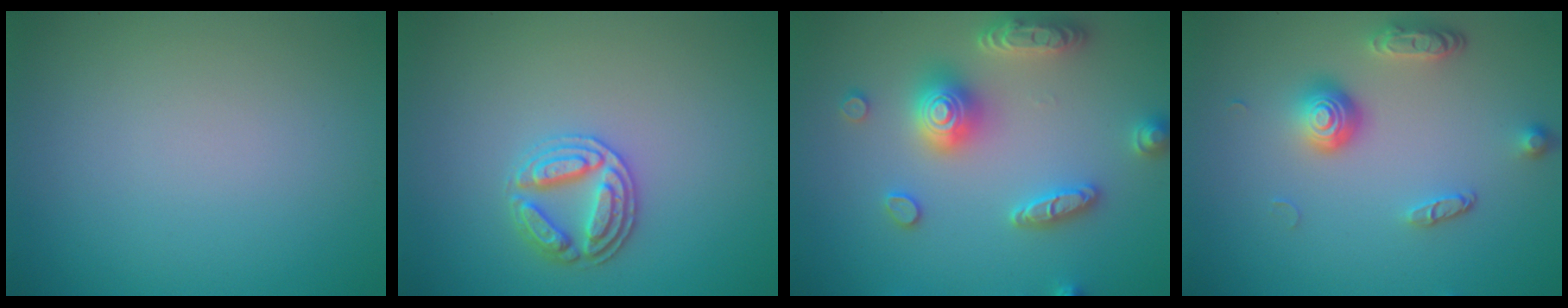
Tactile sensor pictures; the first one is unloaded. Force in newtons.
{"total": 2.9, "press": 2.9, "slide": 0.5}
{"total": 5.4, "press": 5.3, "slide": 1.0}
{"total": 3.8, "press": 2.9, "slide": 2.6}